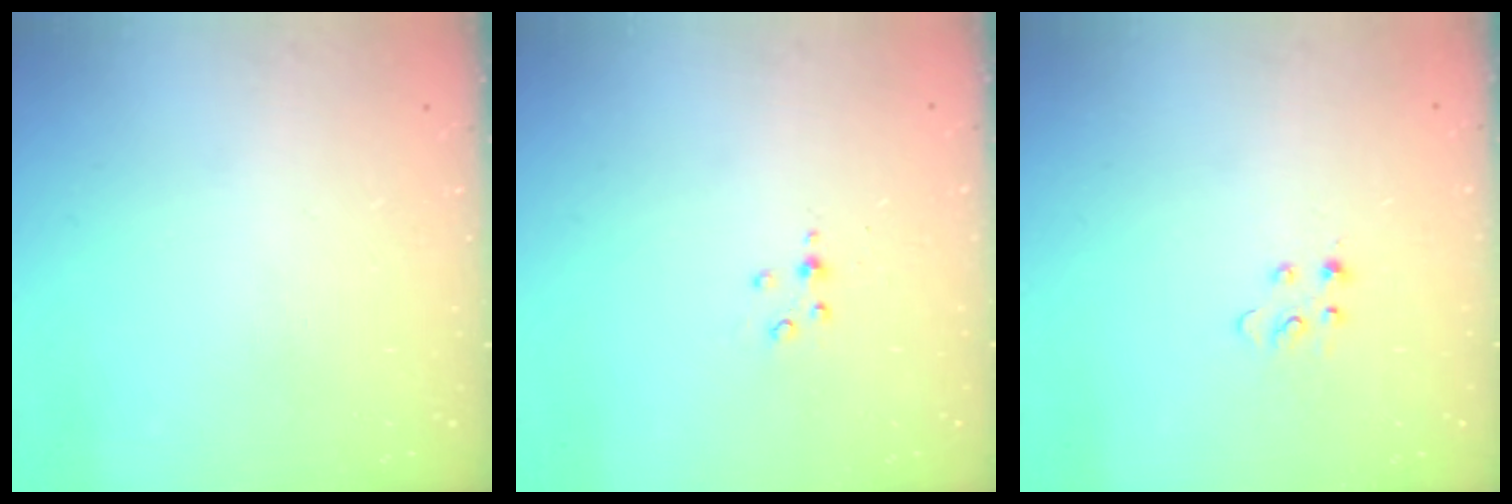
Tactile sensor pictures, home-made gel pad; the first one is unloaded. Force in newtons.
{"total": 2.9, "press": 2.9, "slide": 0.4}
{"total": 2.9, "press": 2.9, "slide": 0.4}